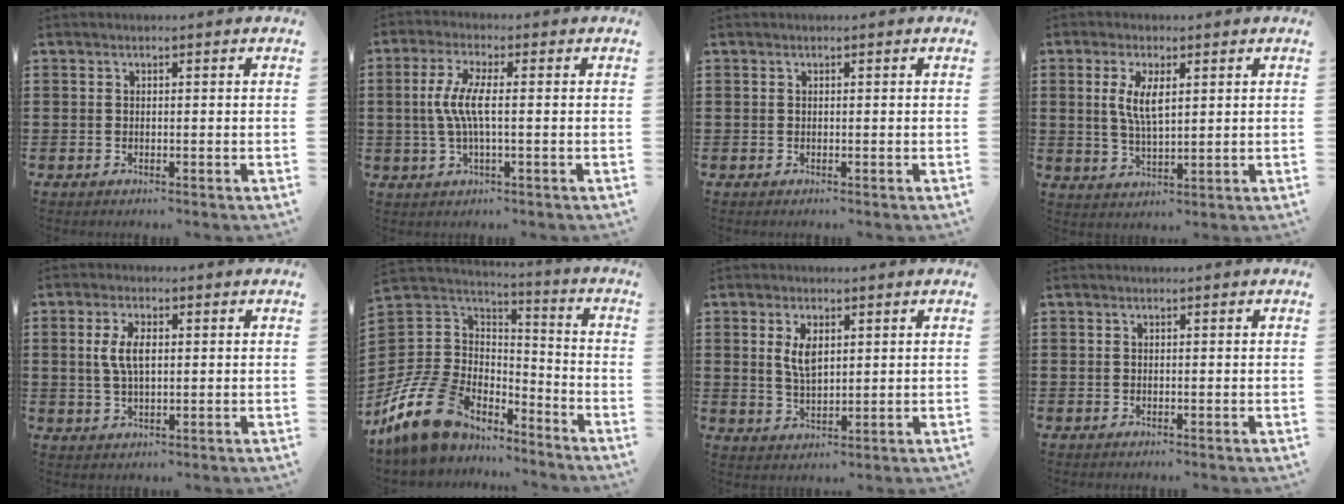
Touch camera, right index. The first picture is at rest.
{"total": 5.7, "force": [-0.3, 1.1, 5.6], "torque": [-0.131, -0.009, -0.018]}
{"total": 0.0}
{"total": 5.2, "force": [1.3, 2.0, 4.6], "torque": [-0.097, 0.005, 0.022]}
{"total": 5.1, "force": [0.8, 2.3, 4.5], "torque": [-0.100, 0.008, 0.008]}
{"total": 13.6, "force": [-8.9, 8.6, 5.7], "torque": [-0.159, 0.037, -0.168]}
{"total": 4.2, "force": [1.4, 2.0, 3.5], "torque": [-0.067, 0.004, 0.022]}
{"total": 0.0}